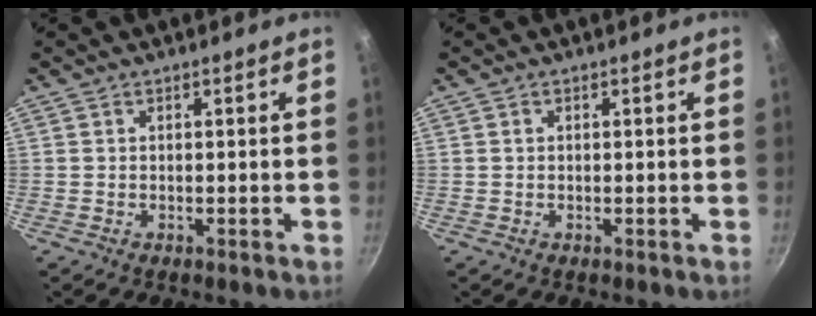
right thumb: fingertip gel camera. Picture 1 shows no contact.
{"total": 0.0}